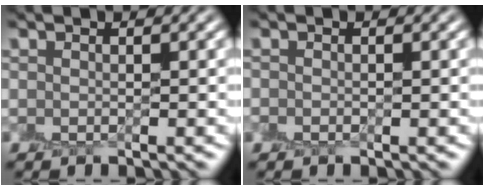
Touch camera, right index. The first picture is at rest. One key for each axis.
{"total": 0.5, "fx": -0.2, "fy": 0.4, "fz": 0.2, "tx": -0.005, "ty": 0.000, "tz": -0.005}